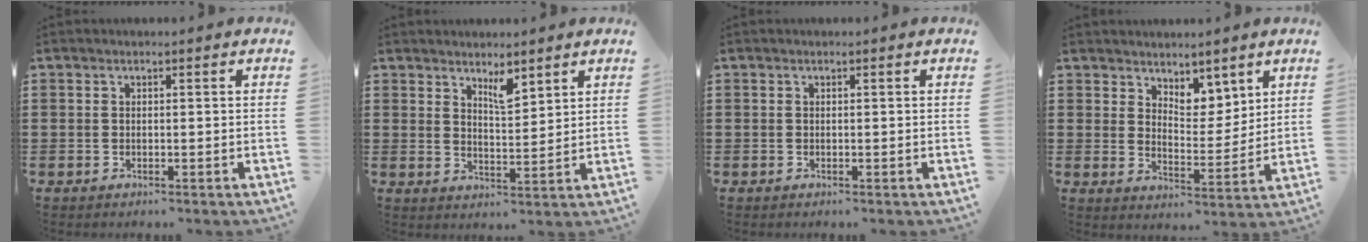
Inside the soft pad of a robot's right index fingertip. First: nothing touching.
{"total": 4.1, "force": [3.3, 1.1, 2.1], "torque": [-0.032, -0.008, 0.056]}
{"total": 0.0}
{"total": 5.3, "force": [4.6, 2.5, 0.9], "torque": [-0.020, -0.019, 0.083]}